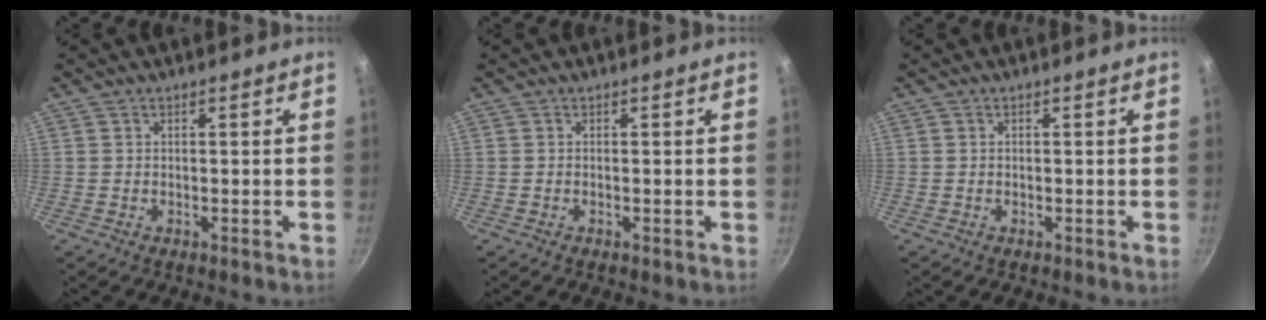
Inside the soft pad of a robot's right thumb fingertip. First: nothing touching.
{"total": 0.0}
{"total": 0.0}